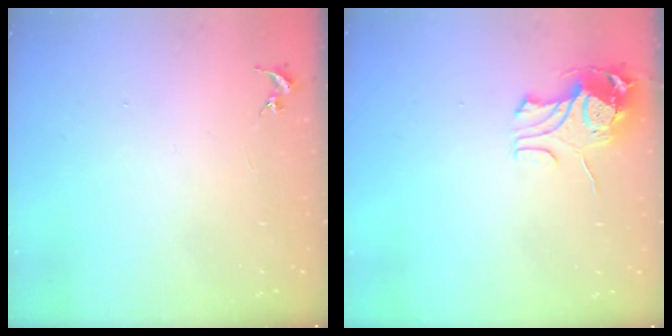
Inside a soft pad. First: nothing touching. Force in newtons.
{"total": 10.8, "press": 10.8, "slide": 1.2}